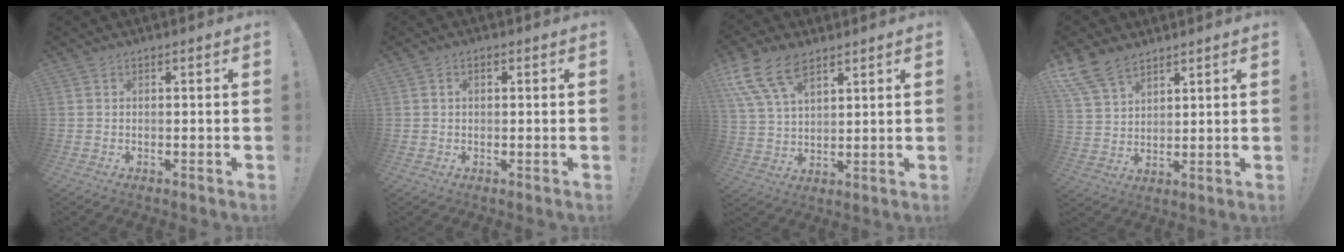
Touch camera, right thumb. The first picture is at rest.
{"total": 1.4, "force": [0.1, 1.1, 0.9], "torque": [-0.013, 0.003, 0.001]}
{"total": 13.3, "force": [8.5, 6.9, 7.5], "torque": [-0.158, -0.031, 0.162]}
{"total": 10.8, "force": [8.0, 5.6, 4.5], "torque": [-0.097, -0.037, 0.161]}